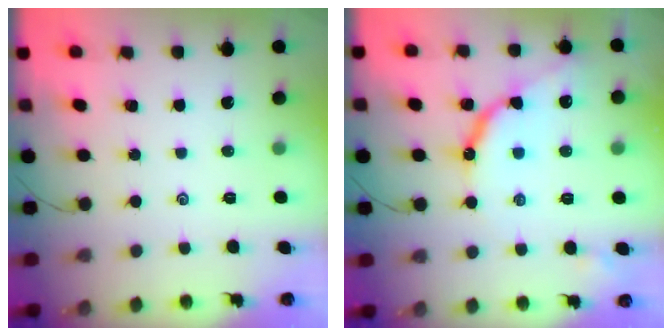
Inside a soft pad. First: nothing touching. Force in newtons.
{"total": 10.8, "press": 10.8, "slide": 0.7}